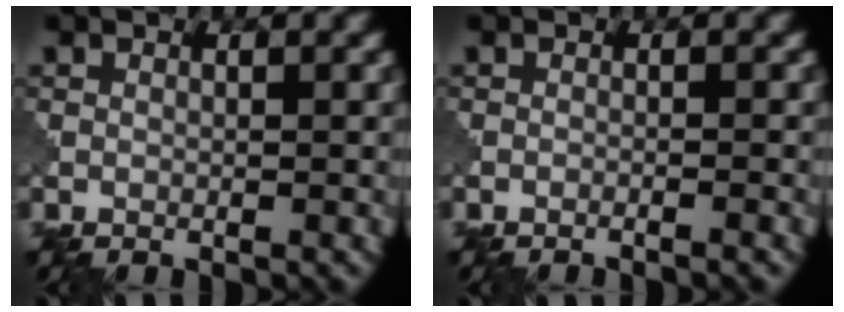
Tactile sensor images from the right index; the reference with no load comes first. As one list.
[{"total": 1.1, "force": [-0.7, 0.2, 0.8], "torque": [-0.011, 0.002, -0.021]}]